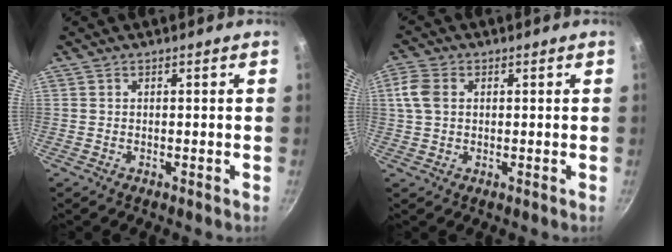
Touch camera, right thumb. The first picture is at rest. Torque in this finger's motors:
{"motor_torque": [-0.03, 0.06, 0.67, -0.19, 0.03]}